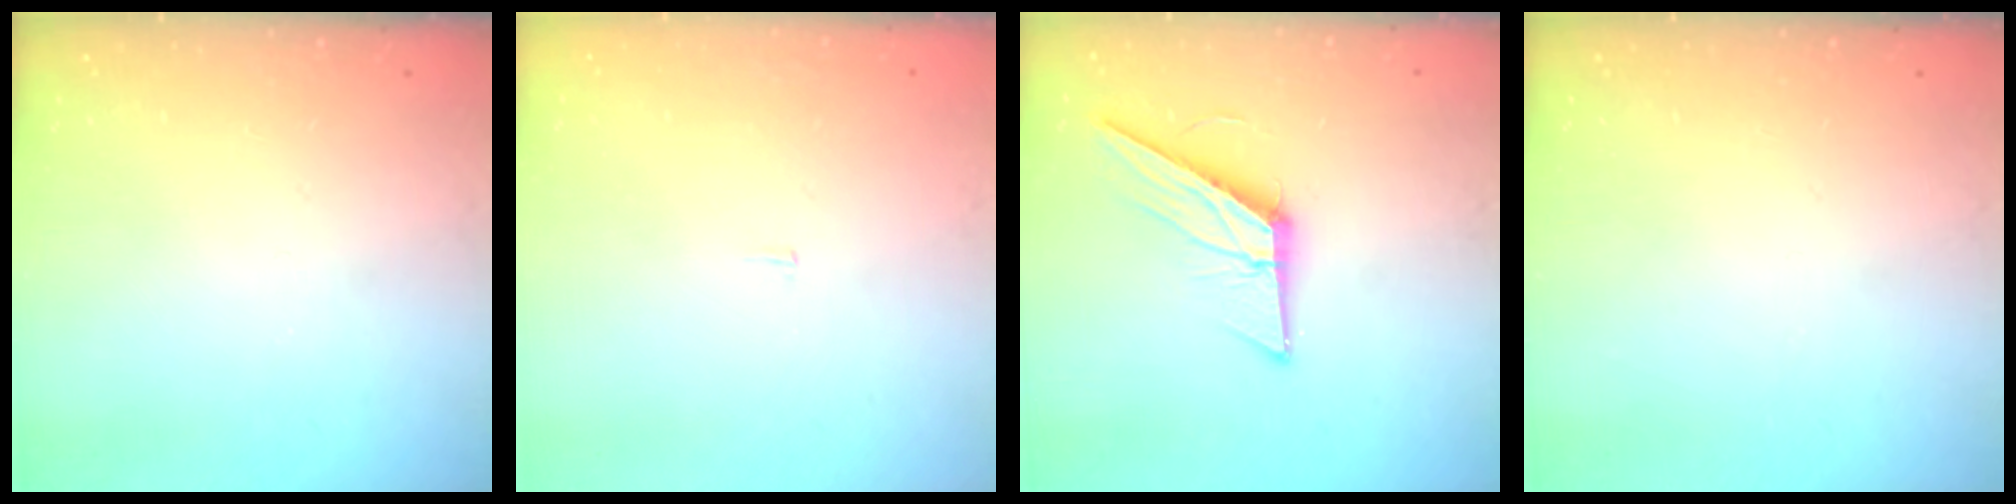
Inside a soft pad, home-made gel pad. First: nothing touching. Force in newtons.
{"total": 2.2, "press": 2.2, "slide": 0.1}
{"total": 12.7, "press": 12.7, "slide": 0.6}
{"total": 0.0}